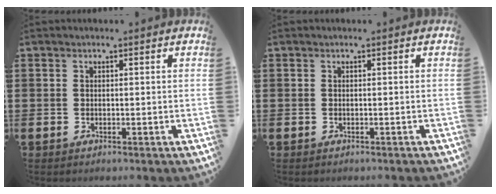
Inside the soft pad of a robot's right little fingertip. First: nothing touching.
{"total": 0.0}